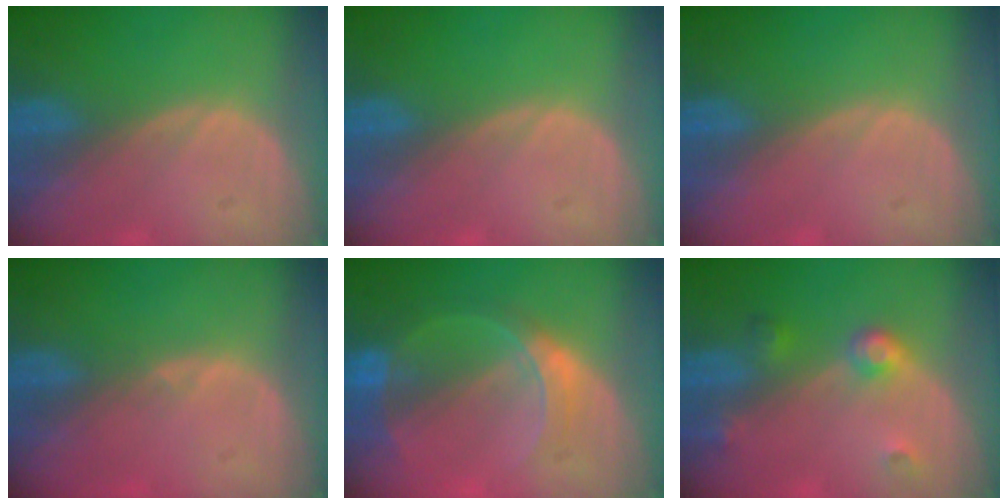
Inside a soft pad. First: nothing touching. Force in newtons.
{"total": 0.0}
{"total": 0.0}
{"total": 0.6, "press": 0.5, "slide": 0.3}
{"total": 6.8, "press": 6.0, "slide": 3.2}
{"total": 3.9, "press": 3.6, "slide": 1.4}